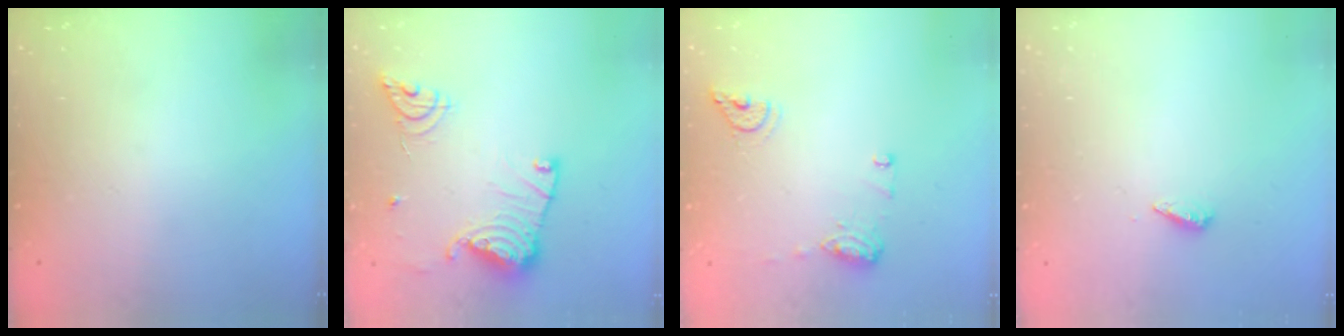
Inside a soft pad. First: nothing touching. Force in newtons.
{"total": 15.6, "press": 15.5, "slide": 1.5}
{"total": 9.1, "press": 9.1, "slide": 1.1}
{"total": 2.9, "press": 2.9, "slide": 0.3}